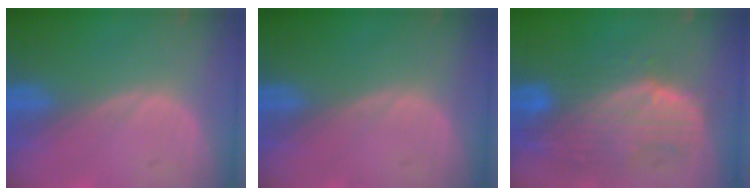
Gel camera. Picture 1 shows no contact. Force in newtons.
{"total": 0.0}
{"total": 10.6, "press": 9.1, "slide": 5.4}